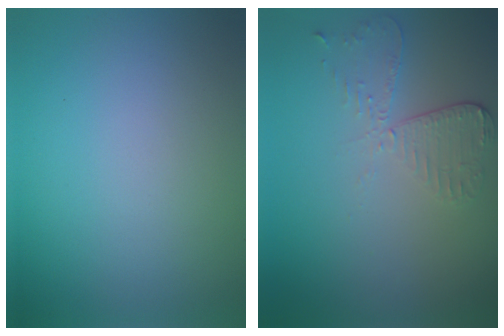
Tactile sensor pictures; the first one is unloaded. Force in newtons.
{"total": 2.9, "press": 2.6, "slide": 1.3}